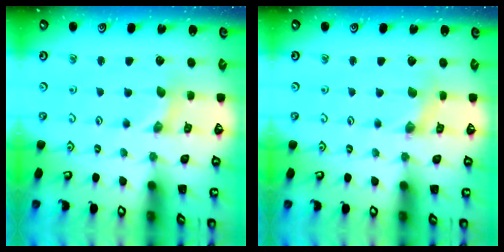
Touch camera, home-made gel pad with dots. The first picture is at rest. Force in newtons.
{"total": 0.5, "press": 0.5, "slide": 0.1}